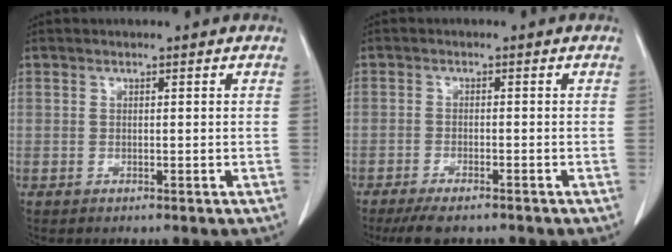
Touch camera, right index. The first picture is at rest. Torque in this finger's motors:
{"motor_torque": [0.43, -0.41, 0.21, 0.07]}